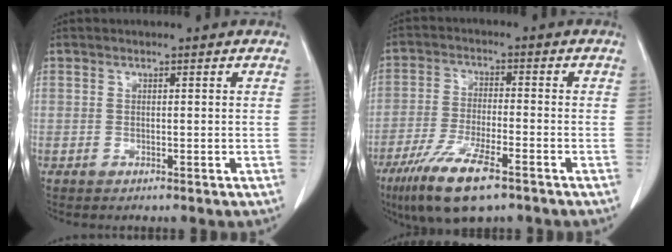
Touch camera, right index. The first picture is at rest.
{"total": 10.8, "force": [-6.8, 2.1, 8.1], "torque": [-0.156, -0.022, -0.117]}